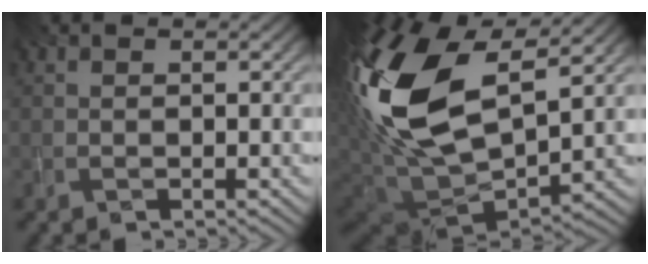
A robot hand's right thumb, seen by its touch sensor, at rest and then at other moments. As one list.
[{"total": 20.4, "force": [5.9, 10.9, 16.2], "torque": [-0.385, 0.004, 0.113]}]